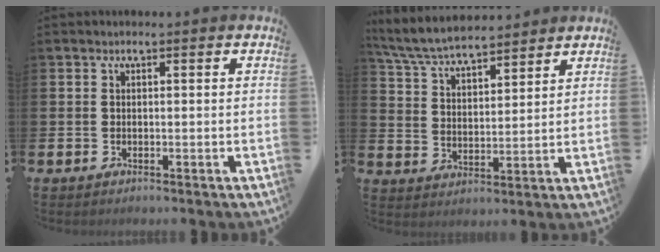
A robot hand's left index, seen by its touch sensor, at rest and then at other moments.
{"total": 6.6, "force": [6.3, 1.1, 1.6], "torque": [-0.059, -0.031, 0.114]}